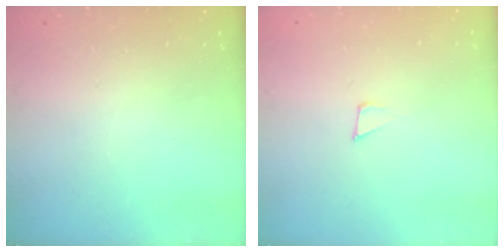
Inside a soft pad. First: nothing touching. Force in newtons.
{"total": 4.3, "press": 4.2, "slide": 1.0}